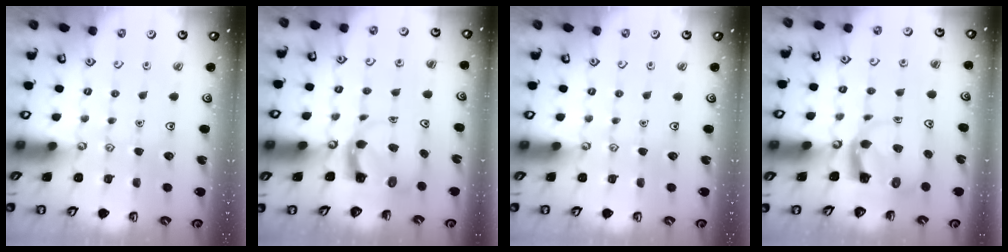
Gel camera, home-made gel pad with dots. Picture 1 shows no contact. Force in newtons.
{"total": 3.9, "press": 3.9, "slide": 0.4}
{"total": 0.0}
{"total": 3.7, "press": 3.6, "slide": 0.7}